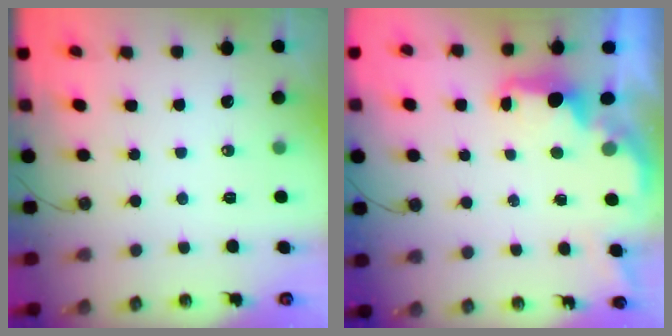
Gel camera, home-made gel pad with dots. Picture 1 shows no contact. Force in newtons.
{"total": 1.9, "press": 1.8, "slide": 0.7}